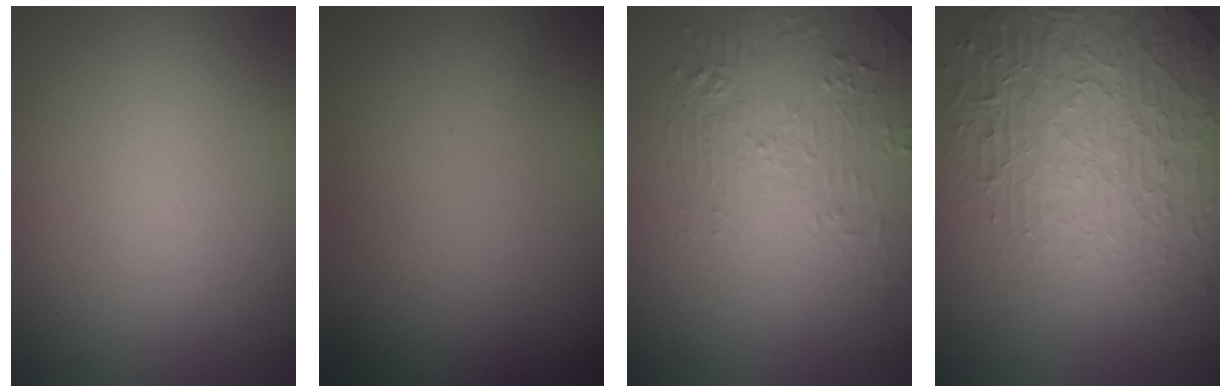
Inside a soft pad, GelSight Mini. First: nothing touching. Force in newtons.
{"total": 0.0}
{"total": 2.1, "press": 1.5, "slide": 1.5}
{"total": 7.4, "press": 5.3, "slide": 5.1}